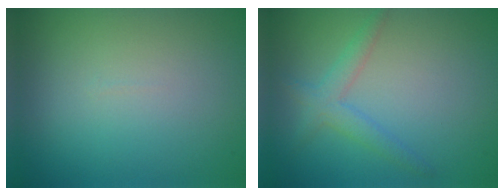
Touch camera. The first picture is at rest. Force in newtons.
{"total": 2.3, "press": 2.3, "slide": 0.1}